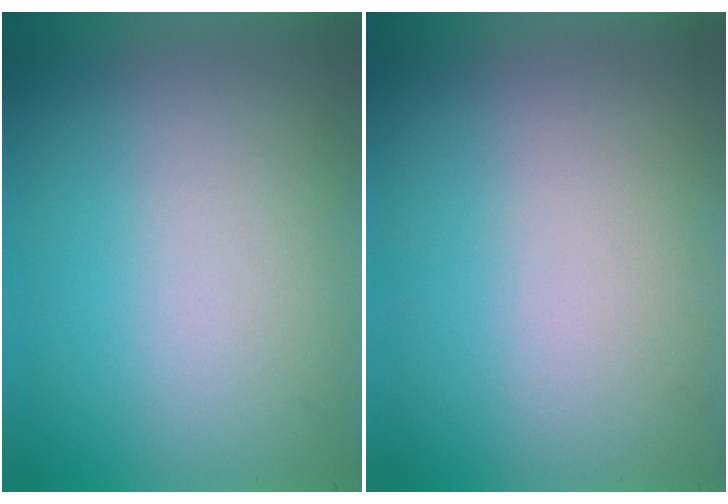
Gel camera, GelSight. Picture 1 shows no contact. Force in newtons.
{"total": 0.0}